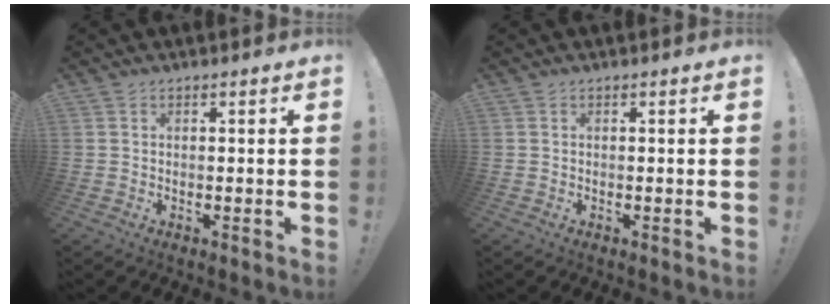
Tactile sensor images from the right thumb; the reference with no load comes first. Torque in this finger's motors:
{"motor_torque": [-0.01, -0.01, 0.03, 0.03, 0.00]}